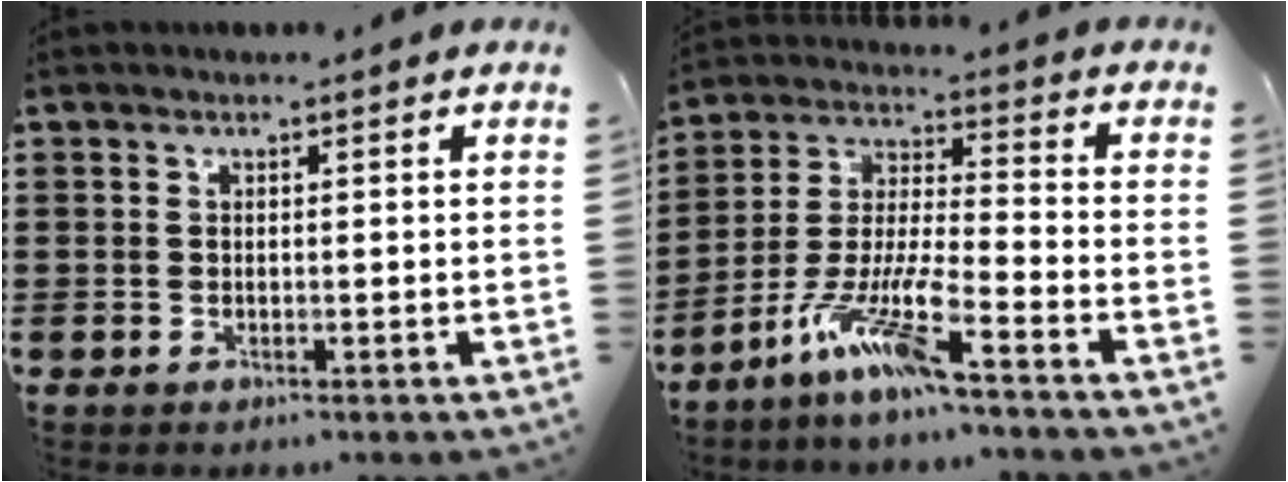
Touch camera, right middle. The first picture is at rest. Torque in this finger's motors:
{"motor_torque": [1.51, -0.63, 0.74, 0.21]}